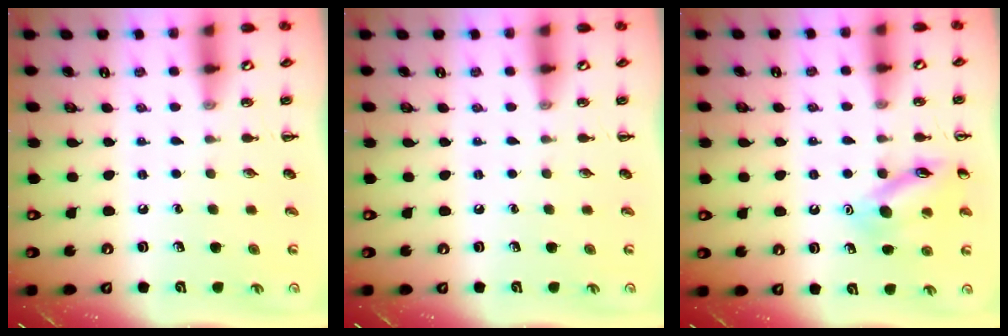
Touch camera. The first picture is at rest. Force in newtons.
{"total": 0.0}
{"total": 12.8, "press": 12.8, "slide": 1.1}